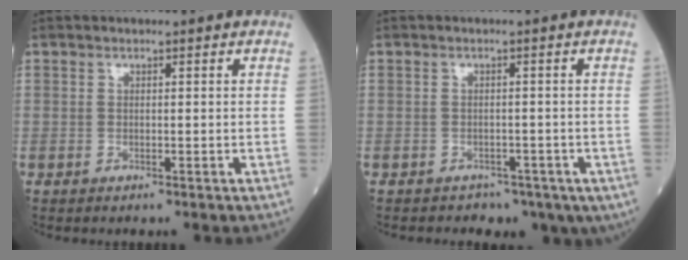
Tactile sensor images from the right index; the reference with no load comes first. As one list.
[{"total": 5.2, "force": [-3.2, 3.8, 1.3], "torque": [-0.009, 0.012, -0.038]}]